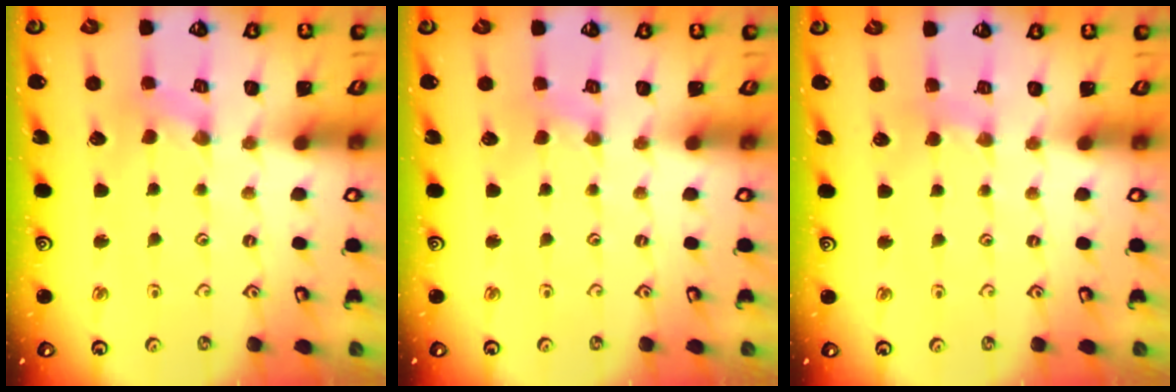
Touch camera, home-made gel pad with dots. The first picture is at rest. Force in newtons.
{"total": 0.0}
{"total": 2.0, "press": 2.0, "slide": 0.4}